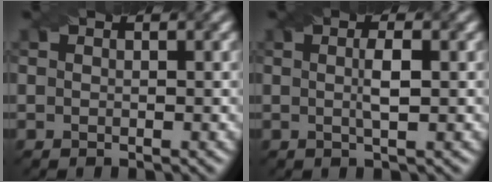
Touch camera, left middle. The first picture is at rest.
{"total": 2.0, "force": [0.1, 0.3, 2.0], "torque": [-0.038, 0.004, 0.001]}